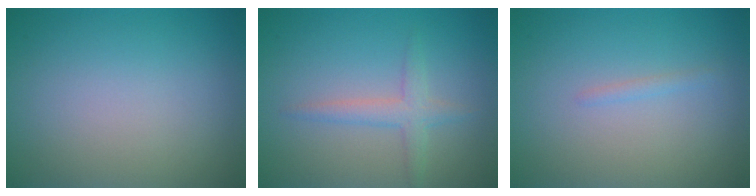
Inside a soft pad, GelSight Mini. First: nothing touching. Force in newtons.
{"total": 2.2, "press": 2.2, "slide": 0.1}
{"total": 0.7, "press": 0.7, "slide": 0.1}